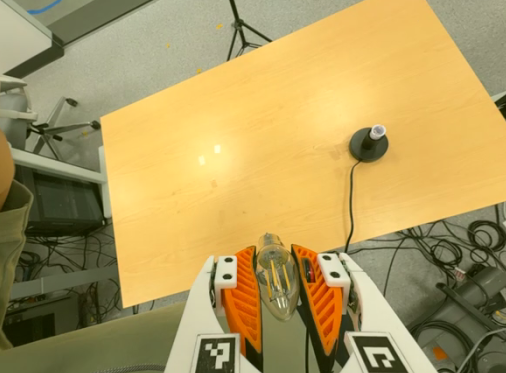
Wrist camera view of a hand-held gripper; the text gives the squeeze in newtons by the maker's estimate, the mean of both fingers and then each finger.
{"total": 23.3, "left": 25.3, "right": 21.3}